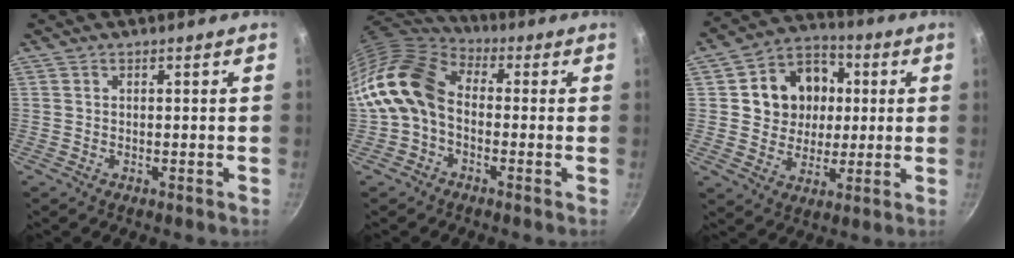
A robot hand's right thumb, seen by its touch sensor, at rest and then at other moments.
{"total": 13.6, "force": [-1.4, 9.7, 9.5], "torque": [-0.162, 0.036, -0.045]}
{"total": 13.9, "force": [2.2, 11.9, 6.7], "torque": [-0.076, 0.013, 0.033]}